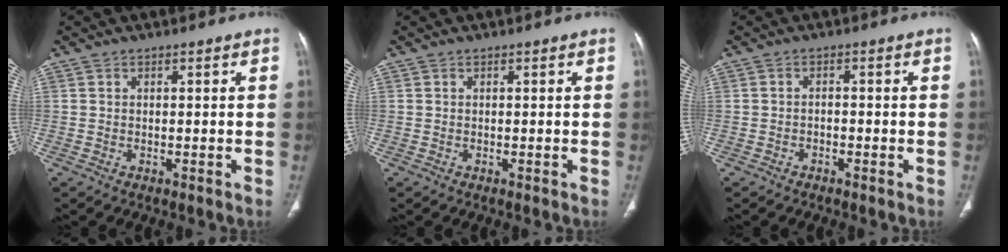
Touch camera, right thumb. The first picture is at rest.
{"total": 0.0}
{"total": 1.1, "force": [-0.8, 0.6, 0.5], "torque": [-0.006, 0.007, -0.015]}